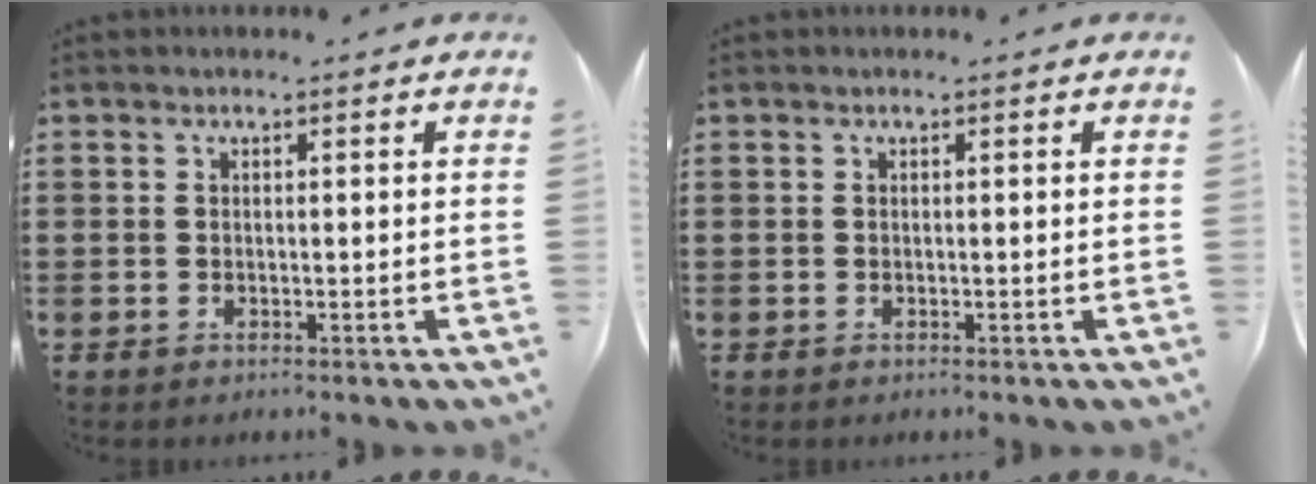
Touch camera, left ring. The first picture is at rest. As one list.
[{"total": 0.0}]